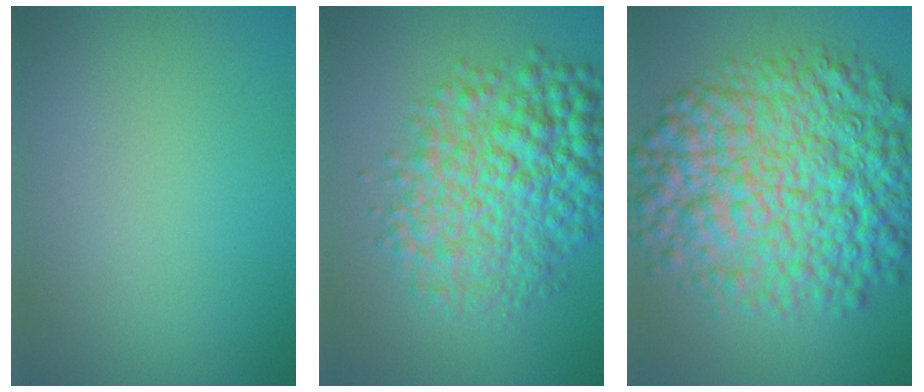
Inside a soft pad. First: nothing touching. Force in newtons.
{"total": 8.5, "press": 8.5, "slide": 0.1}
{"total": 12.9, "press": 12.9, "slide": 0.0}